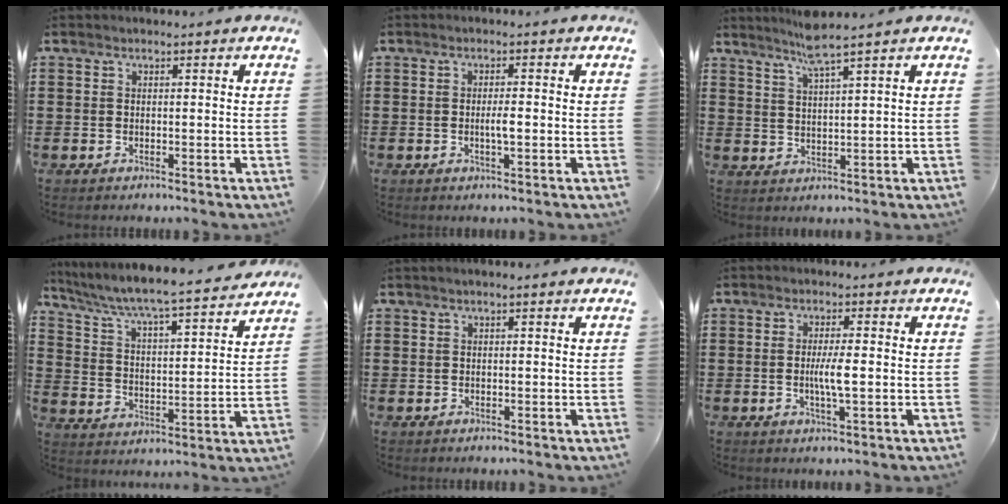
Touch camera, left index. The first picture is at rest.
{"total": 2.3, "force": [-0.4, 0.4, 2.3], "torque": [-0.042, 0.000, -0.007]}
{"total": 4.8, "force": [3.9, -0.7, 2.8], "torque": [-0.065, -0.008, 0.066]}
{"total": 5.5, "force": [5.1, -0.2, 2.2], "torque": [-0.067, -0.043, 0.077]}
{"total": 0.7, "force": [0.3, 0.0, 0.6], "torque": [-0.010, 0.000, 0.005]}
{"total": 3.9, "force": [-0.3, 0.5, 3.9], "torque": [-0.077, -0.004, -0.009]}